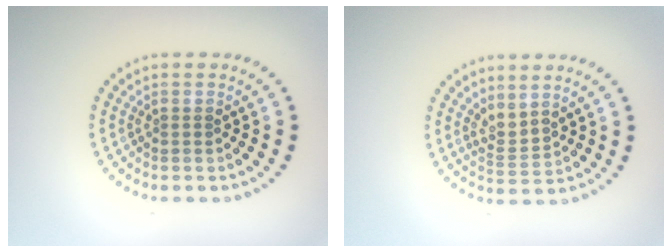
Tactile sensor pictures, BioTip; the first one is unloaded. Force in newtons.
{"total": 2.1, "press": 1.4, "slide": 1.6}